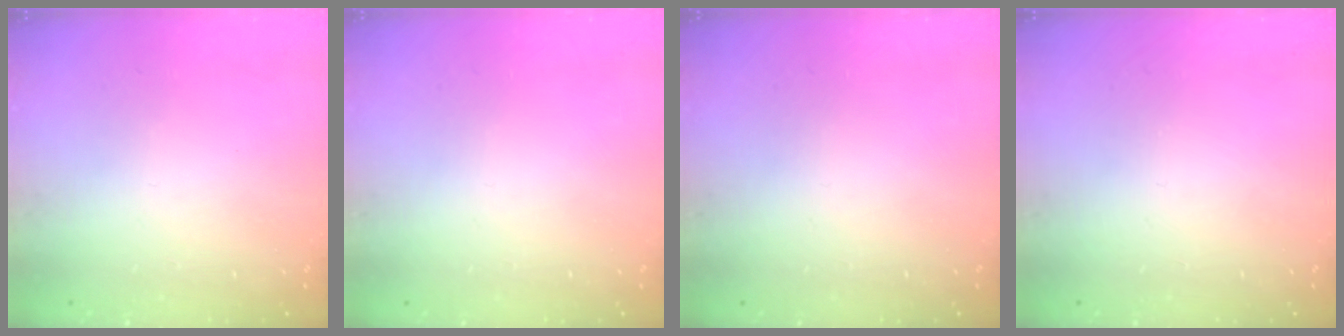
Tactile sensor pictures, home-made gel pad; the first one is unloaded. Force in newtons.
{"total": 0.0}
{"total": 0.0}
{"total": 0.0}